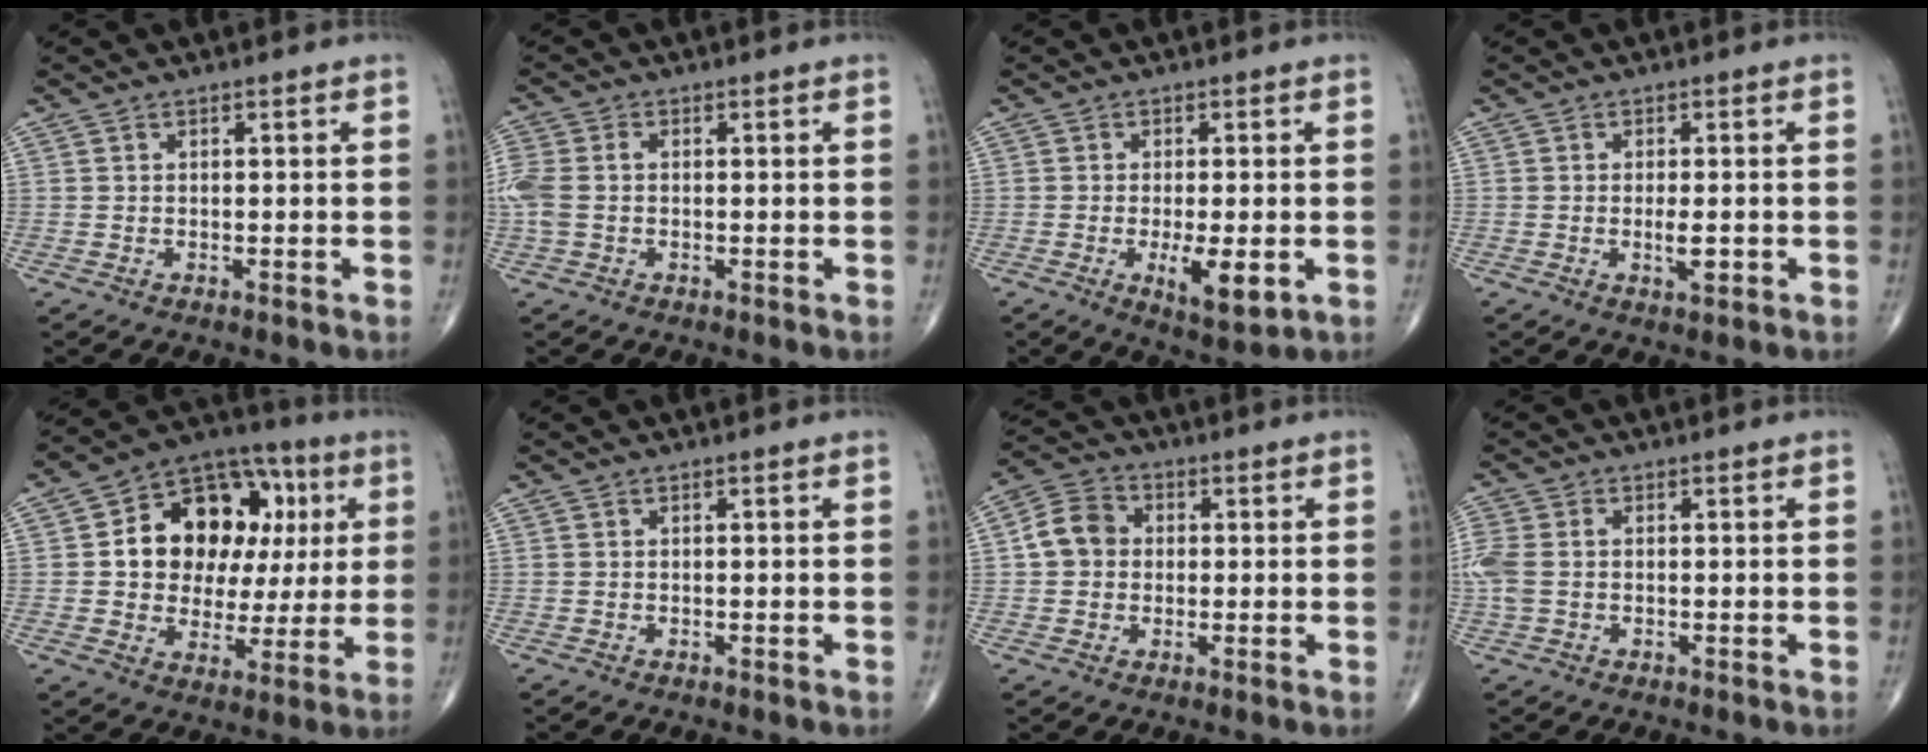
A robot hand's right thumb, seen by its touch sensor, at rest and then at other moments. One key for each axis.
{"total": 5.8, "fx": -0.2, "fy": 3.9, "fz": 4.3, "tx": -0.129, "ty": 0.014, "tz": -0.005}
{"total": 7.2, "fx": -1.9, "fy": 2.5, "fz": 6.5, "tx": -0.105, "ty": -0.017, "tz": -0.024}
{"total": 3.1, "fx": -0.6, "fy": 1.1, "fz": 2.8, "tx": -0.049, "ty": -0.004, "tz": -0.010}
{"total": 20.0, "fx": 4.4, "fy": 14.1, "fz": 13.5, "tx": -0.150, "ty": 0.024, "tz": 0.069}
{"total": 0.0}
{"total": 6.9, "fx": 0.4, "fy": 5.9, "fz": 3.6, "tx": -0.054, "ty": 0.018, "tz": -0.004}
{"total": 5.0, "fx": -0.2, "fy": 3.3, "fz": 3.8, "tx": -0.119, "ty": 0.011, "tz": -0.005}